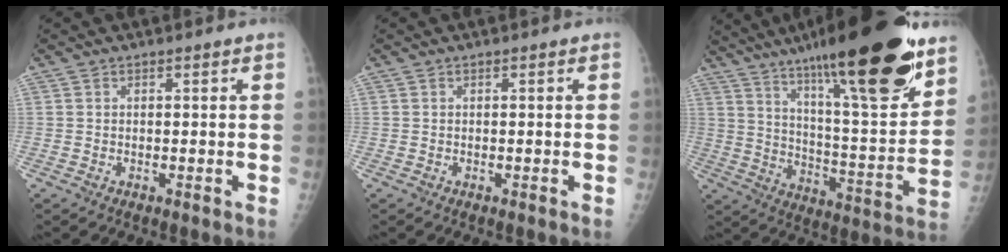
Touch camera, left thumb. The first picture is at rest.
{"total": 0.0}
{"total": 29.4, "force": [19.8, 5.1, 21.1], "torque": [-0.310, -0.070, 0.313]}